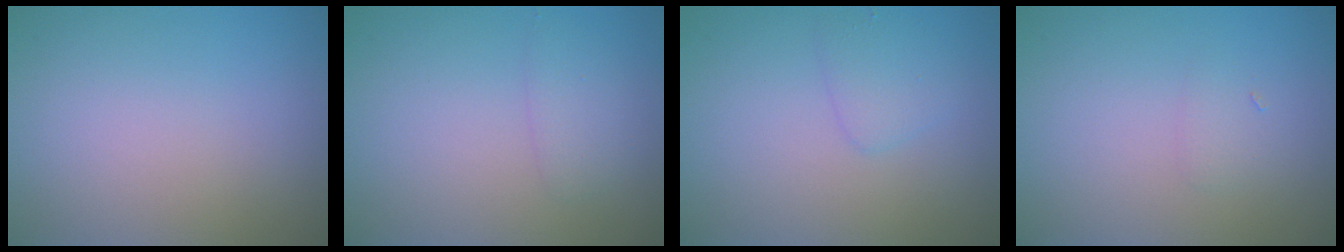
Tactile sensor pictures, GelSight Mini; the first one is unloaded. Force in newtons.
{"total": 1.4, "press": 1.4, "slide": 0.1}
{"total": 1.7, "press": 1.7, "slide": 0.2}
{"total": 0.8, "press": 0.8, "slide": 0.1}